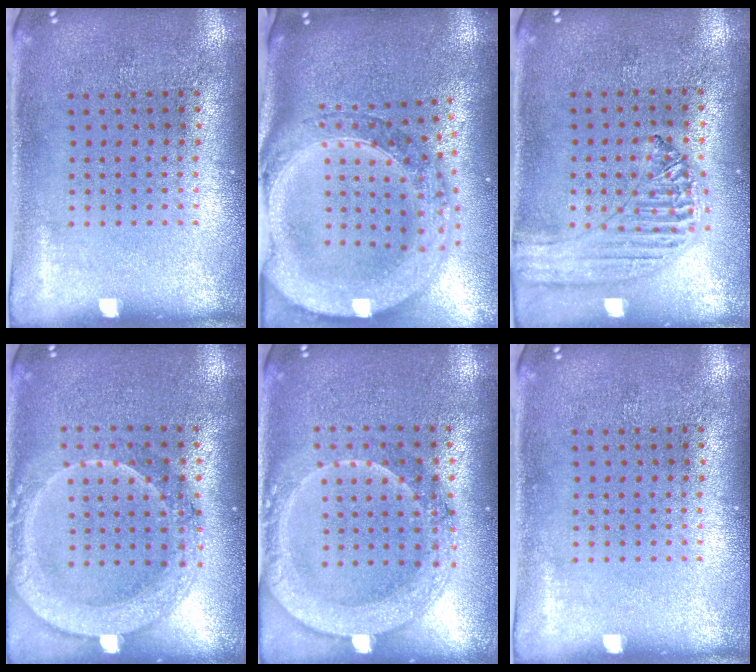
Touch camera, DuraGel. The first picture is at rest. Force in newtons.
{"total": 3.8, "press": 3.0, "slide": 2.3}
{"total": 1.3, "press": 1.3, "slide": 0.1}
{"total": 2.0, "press": 1.9, "slide": 0.8}
{"total": 2.0, "press": 1.8, "slide": 0.9}
{"total": 0.0}